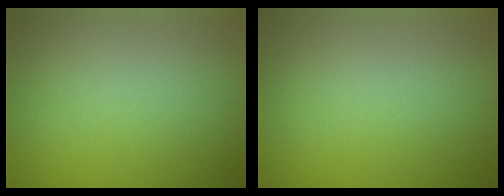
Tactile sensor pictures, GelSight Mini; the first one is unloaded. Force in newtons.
{"total": 0.0}